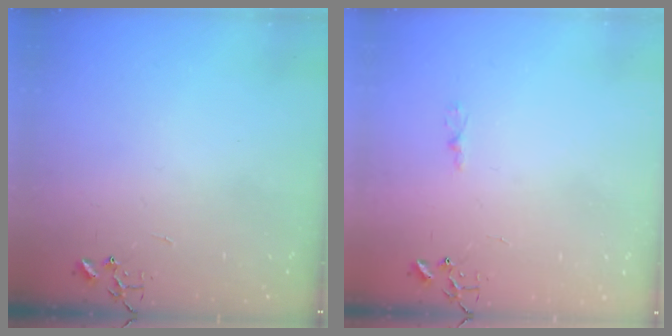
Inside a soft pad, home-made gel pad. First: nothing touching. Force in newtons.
{"total": 3.1, "press": 3.1, "slide": 0.3}